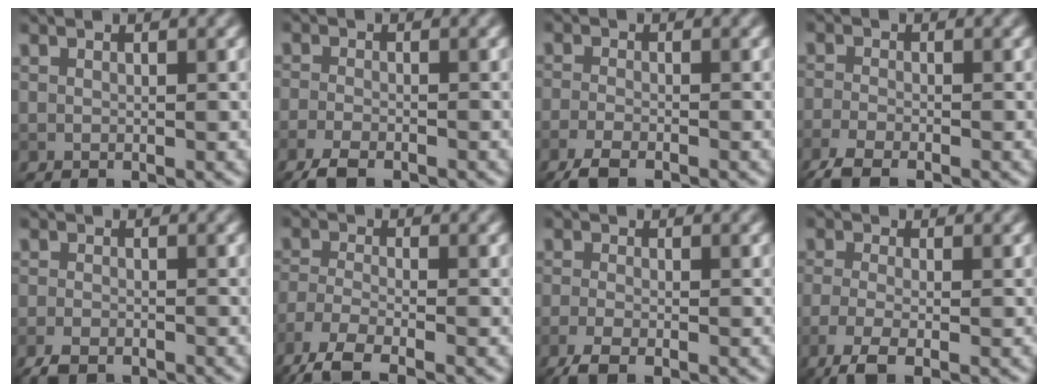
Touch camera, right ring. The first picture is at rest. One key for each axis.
{"total": 4.0, "fx": -3.0, "fy": 1.4, "fz": 2.2, "tx": -0.044, "ty": -0.009, "tz": -0.065}
{"total": 3.5, "fx": -2.7, "fy": 0.9, "fz": 2.0, "tx": -0.044, "ty": -0.009, "tz": -0.059}
{"total": 3.6, "fx": -2.8, "fy": 1.1, "fz": 2.1, "tx": -0.045, "ty": -0.010, "tz": -0.065}
{"total": 3.1, "fx": -2.5, "fy": 1.2, "fz": 1.6, "tx": -0.027, "ty": -0.005, "tz": -0.053}
{"total": 6.1, "fx": -4.6, "fy": 1.6, "fz": 3.7, "tx": -0.076, "ty": -0.013, "tz": -0.102}
{"total": 3.3, "fx": -2.3, "fy": 1.0, "fz": 2.1, "tx": -0.048, "ty": -0.008, "tz": -0.054}
{"total": 4.2, "fx": -2.4, "fy": 1.3, "fz": 3.2, "tx": -0.069, "ty": -0.009, "tz": -0.059}